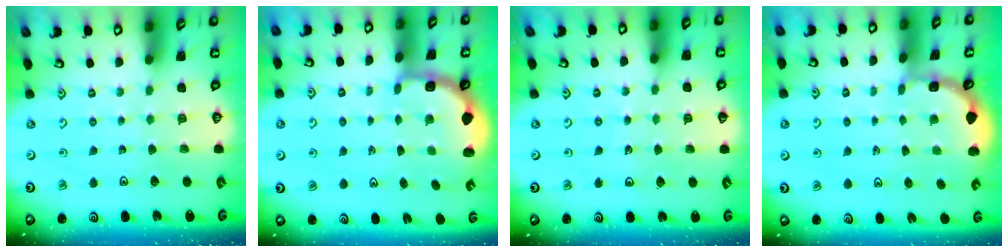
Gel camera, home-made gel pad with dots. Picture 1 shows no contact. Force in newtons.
{"total": 2.5, "press": 2.2, "slide": 1.2}
{"total": 5.0, "press": 4.8, "slide": 1.5}
{"total": 1.6, "press": 1.6, "slide": 0.2}